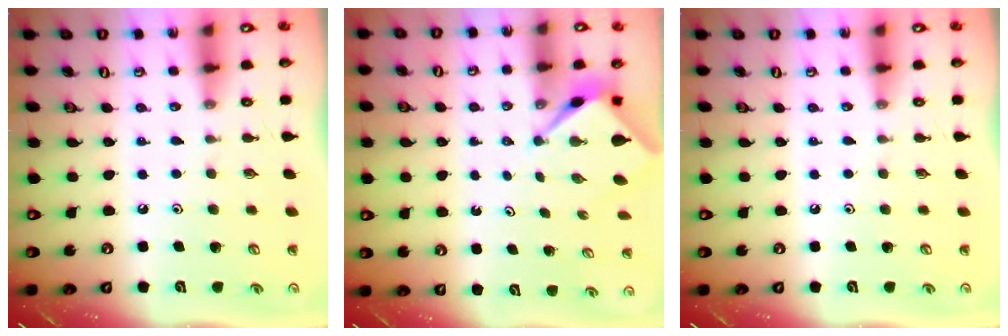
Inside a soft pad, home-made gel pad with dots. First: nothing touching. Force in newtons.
{"total": 2.5, "press": 2.5, "slide": 0.2}
{"total": 0.0}